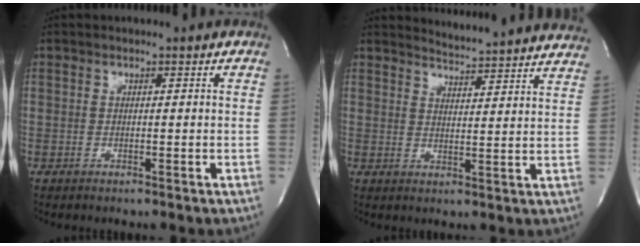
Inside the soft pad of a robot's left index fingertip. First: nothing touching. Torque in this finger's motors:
{"motor_torque": [0.01, -0.25, -0.10, -0.02]}